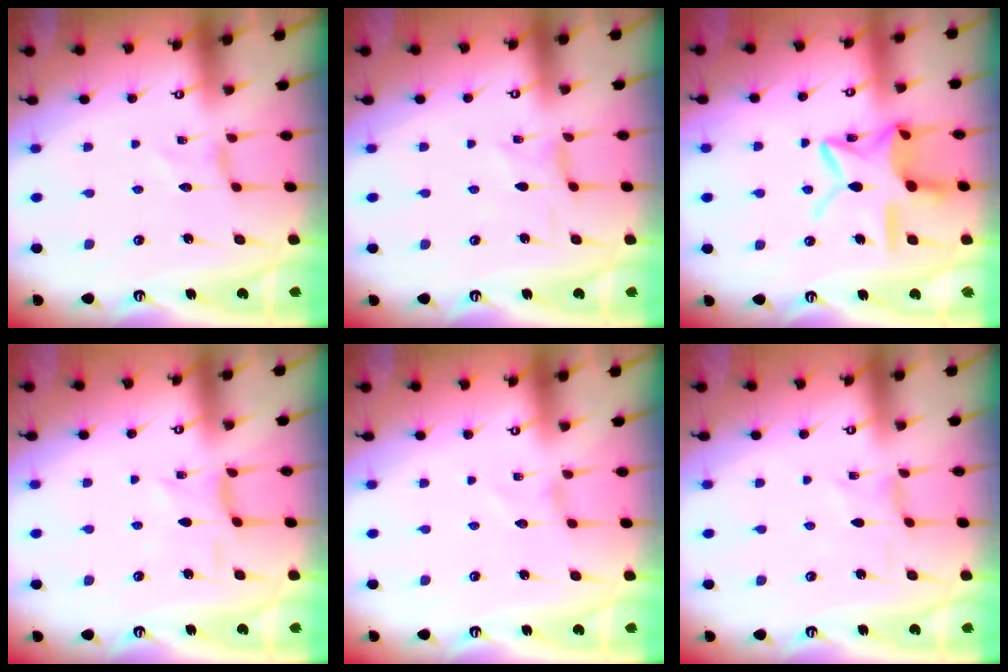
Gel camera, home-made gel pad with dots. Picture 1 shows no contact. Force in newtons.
{"total": 0.0}
{"total": 16.6, "press": 16.6, "slide": 1.2}
{"total": 1.5, "press": 1.4, "slide": 0.1}
{"total": 0.0}
{"total": 0.0}